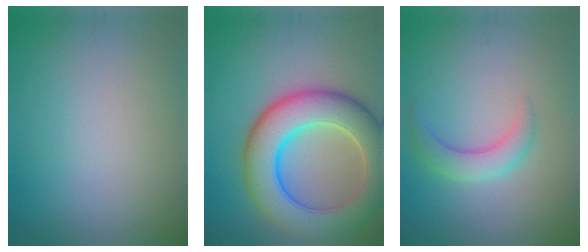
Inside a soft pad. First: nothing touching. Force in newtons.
{"total": 10.3, "press": 10.3, "slide": 0.6}
{"total": 2.9, "press": 2.9, "slide": 0.1}